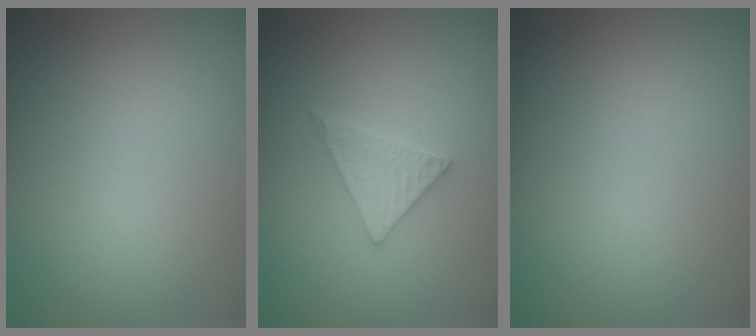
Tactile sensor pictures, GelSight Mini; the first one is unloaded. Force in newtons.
{"total": 2.6, "press": 2.6, "slide": 0.3}
{"total": 0.0}